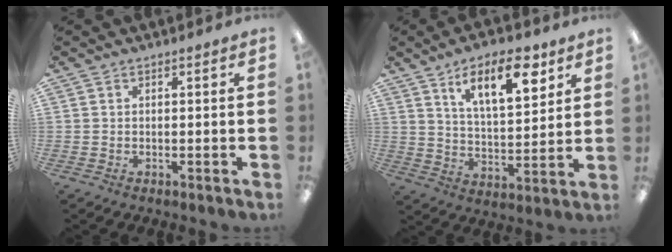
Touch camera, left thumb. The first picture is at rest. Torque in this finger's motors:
{"motor_torque": [-0.08, 0.29, 0.71, -0.78, 0.07]}